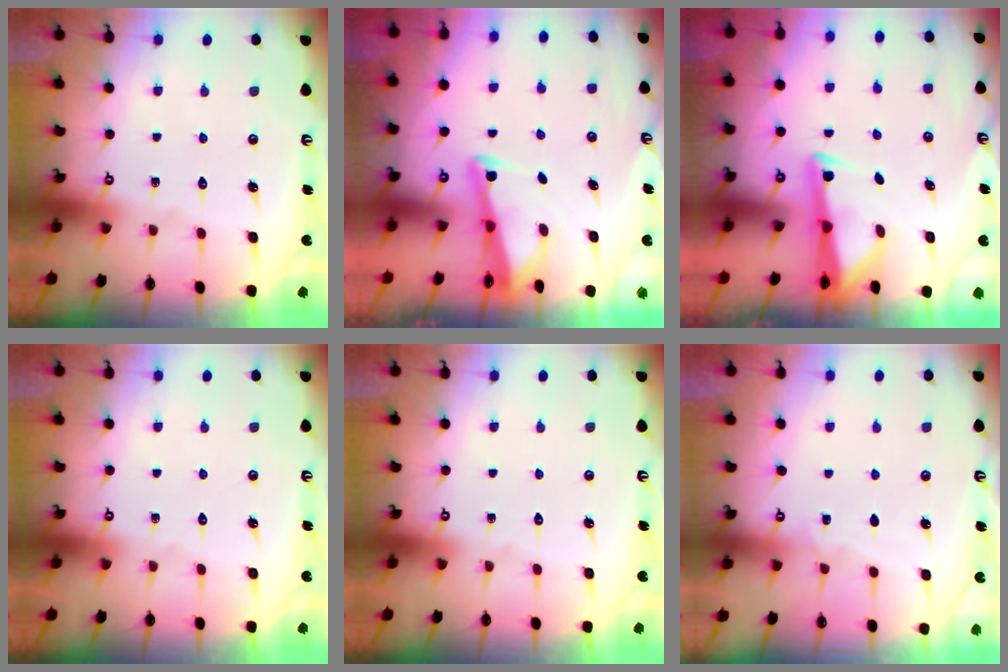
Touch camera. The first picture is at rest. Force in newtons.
{"total": 3.0, "press": 2.9, "slide": 0.3}
{"total": 2.9, "press": 2.8, "slide": 0.5}
{"total": 0.0}
{"total": 0.0}
{"total": 2.8, "press": 2.8, "slide": 0.3}